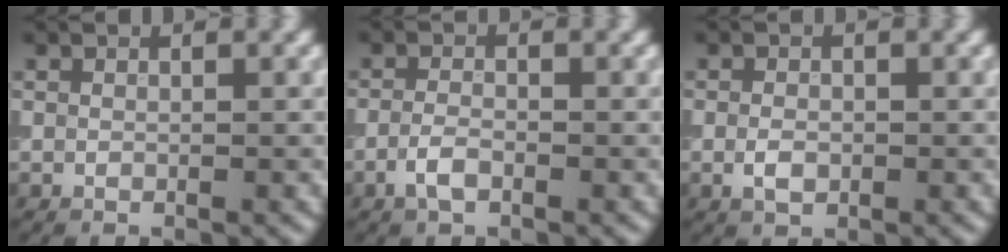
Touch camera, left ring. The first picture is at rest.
{"total": 1.9, "force": [-1.0, 0.8, 1.4], "torque": [-0.030, 0.002, -0.024]}
{"total": 1.7, "force": [-0.4, 1.1, 1.2], "torque": [-0.023, 0.000, -0.008]}